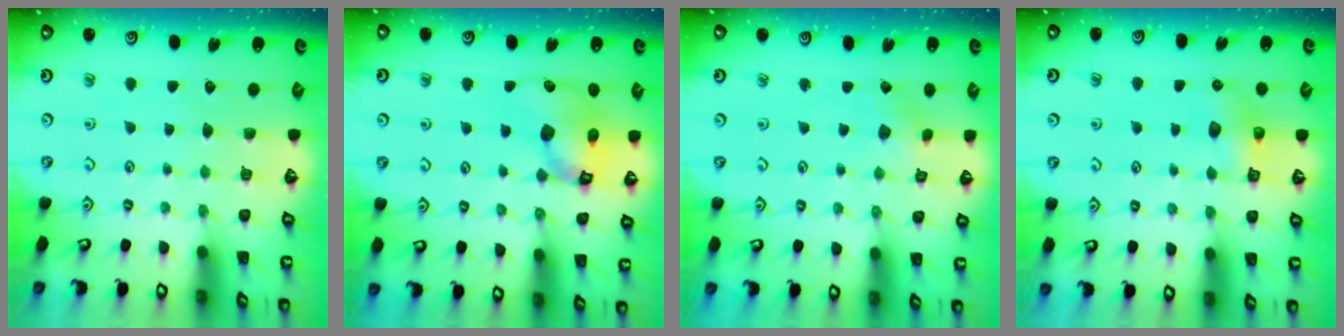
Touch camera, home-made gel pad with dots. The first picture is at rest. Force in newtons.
{"total": 13.1, "press": 13.0, "slide": 1.8}
{"total": 2.2, "press": 2.2, "slide": 0.2}
{"total": 6.8, "press": 6.8, "slide": 0.3}